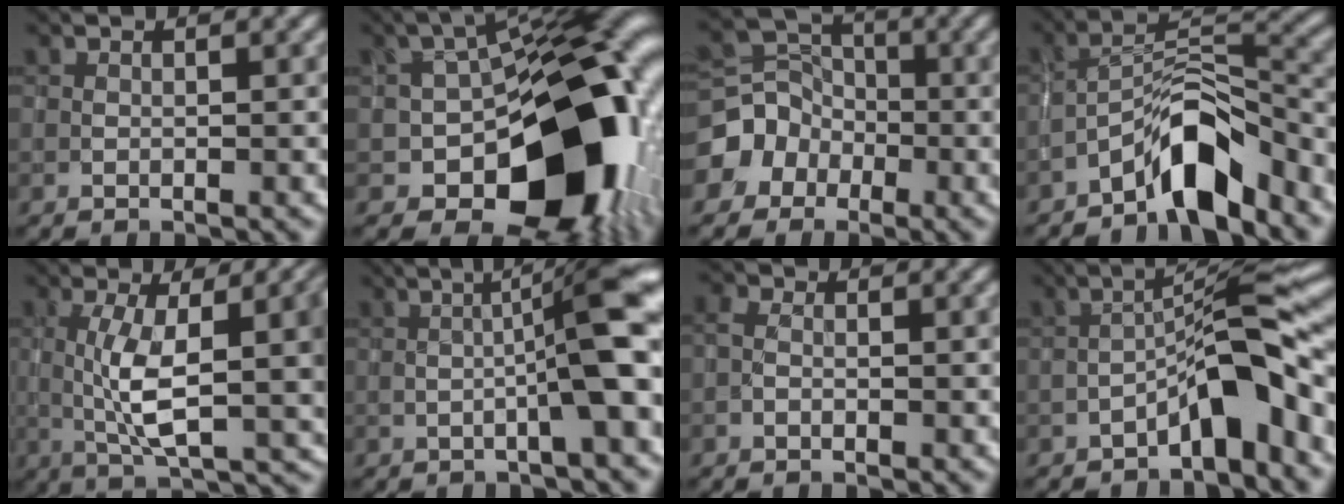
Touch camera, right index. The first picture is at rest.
{"total": 16.5, "force": [-5.4, 10.0, 11.9], "torque": [-0.111, 0.004, -0.102]}
{"total": 4.9, "force": [-1.8, 4.2, 1.5], "torque": [-0.011, 0.011, -0.049]}
{"total": 6.7, "force": [-4.8, 1.7, 4.3], "torque": [-0.071, 0.016, -0.091]}
{"total": 11.1, "force": [0.5, 3.9, 10.4], "torque": [-0.181, -0.003, 0.011]}
{"total": 7.5, "force": [-0.6, 0.8, 7.4], "torque": [-0.108, 0.026, -0.015]}
{"total": 1.4, "force": [-0.4, 1.0, 1.0], "torque": [-0.020, 0.002, -0.012]}
{"total": 6.7, "force": [-3.6, 1.3, 5.6], "torque": [-0.083, 0.031, -0.062]}